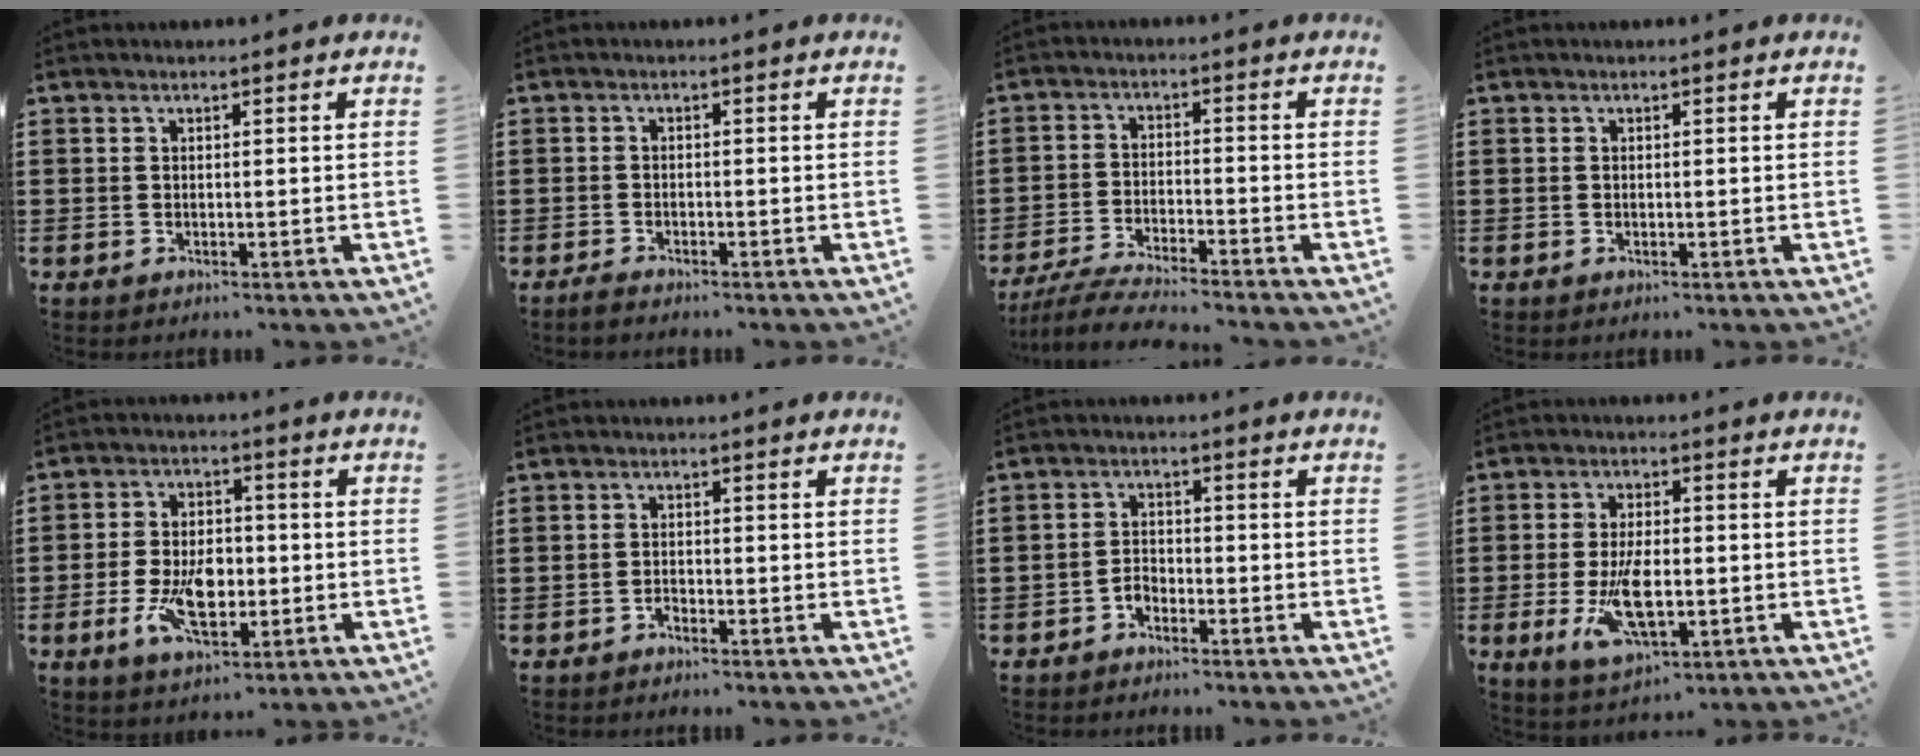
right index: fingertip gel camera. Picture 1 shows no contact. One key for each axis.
{"total": 1.3, "fx": -1.3, "fy": 0.0, "fz": 0.1, "tx": -0.005, "ty": -0.002, "tz": -0.026}
{"total": 5.0, "fx": -4.8, "fy": -0.2, "fz": 1.3, "tx": -0.035, "ty": -0.013, "tz": -0.097}
{"total": 0.0}
{"total": 8.7, "fx": -2.1, "fy": 4.8, "fz": 7.0, "tx": -0.145, "ty": -0.002, "tz": -0.040}
{"total": 1.1, "fx": -1.0, "fy": 0.3, "fz": 0.3, "tx": -0.009, "ty": -0.001, "tz": -0.021}
{"total": 2.0, "fx": -1.5, "fy": 1.1, "fz": 0.6, "tx": -0.018, "ty": 0.003, "tz": -0.033}
{"total": 8.8, "fx": -1.9, "fy": 3.8, "fz": 7.7, "tx": -0.160, "ty": -0.015, "tz": -0.035}